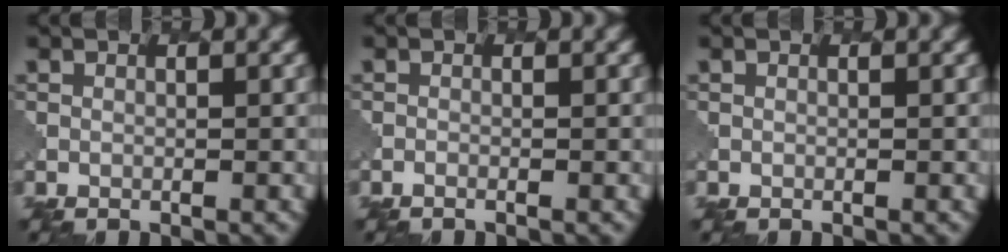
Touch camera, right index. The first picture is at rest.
{"total": 0.6, "force": [-0.5, 0.1, 0.3], "torque": [0.001, -0.002, -0.014]}
{"total": 0.0}